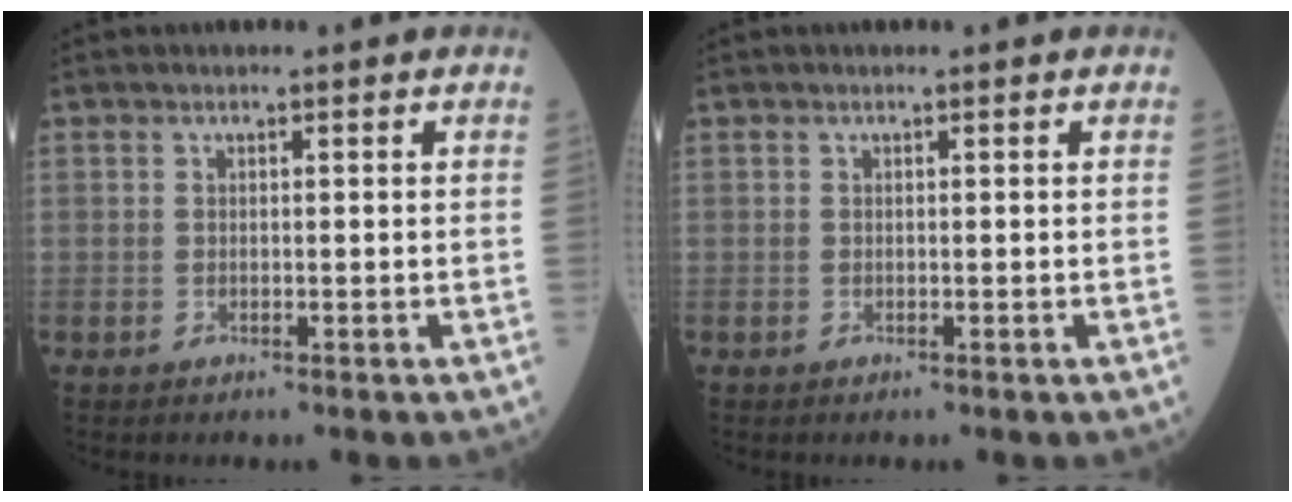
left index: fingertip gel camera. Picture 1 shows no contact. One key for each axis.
{"total": 0.0}